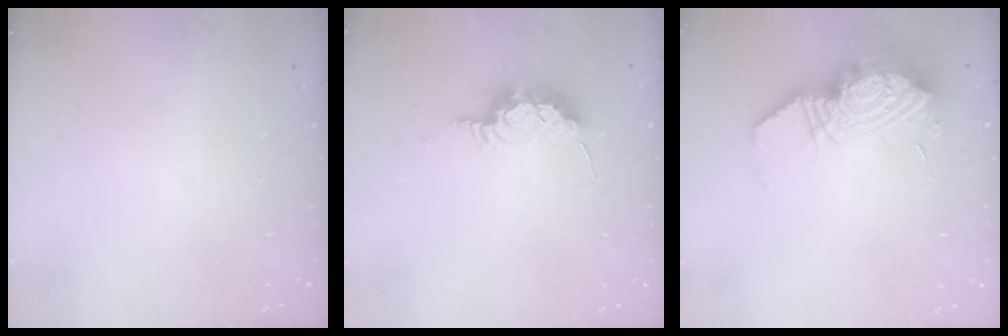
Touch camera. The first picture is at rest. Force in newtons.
{"total": 8.4, "press": 8.1, "slide": 2.2}
{"total": 17.0, "press": 15.4, "slide": 7.2}